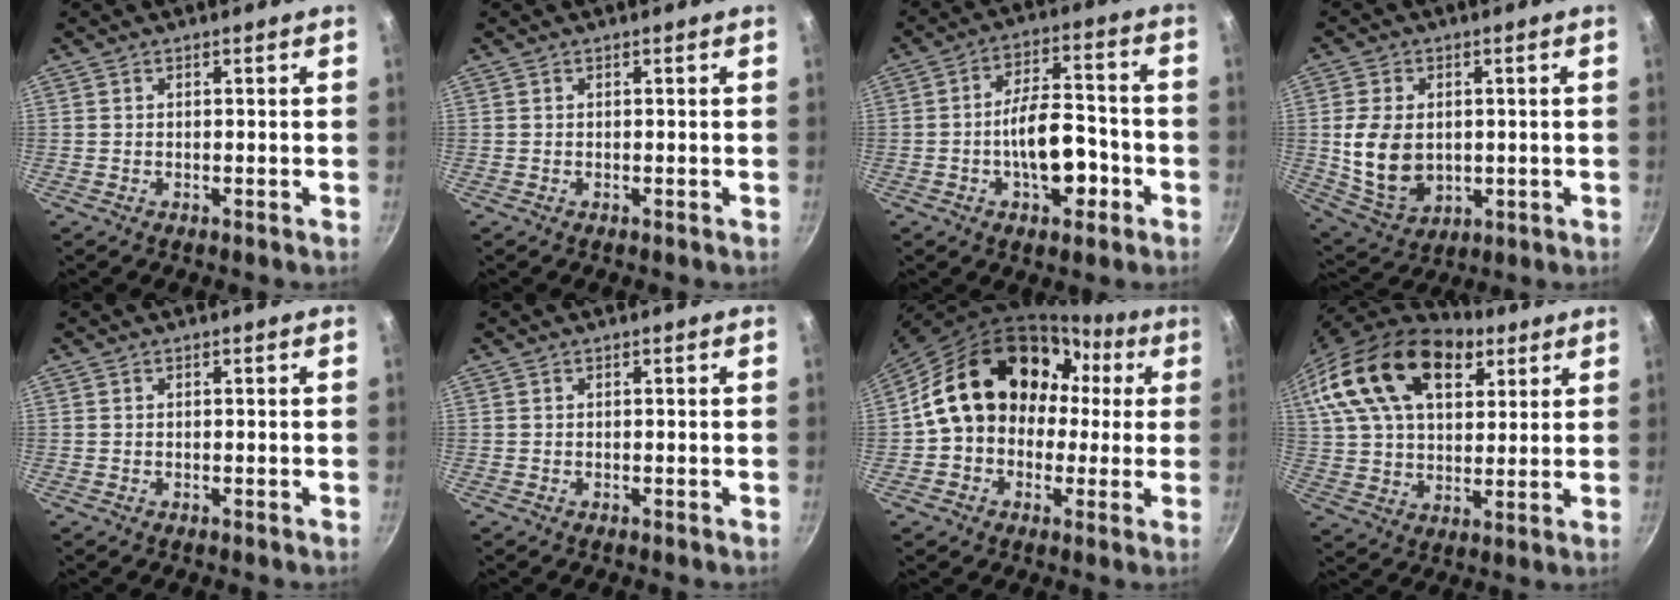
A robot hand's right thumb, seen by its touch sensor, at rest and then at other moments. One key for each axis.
{"total": 0.0}
{"total": 11.8, "fx": -3.7, "fy": 6.0, "fz": 9.5, "tx": -0.123, "ty": 0.041, "tz": -0.058}
{"total": 11.9, "fx": 0.4, "fy": 8.6, "fz": 8.2, "tx": -0.141, "ty": -0.013, "tz": 0.025}
{"total": 0.0}
{"total": 0.0}
{"total": 19.8, "fx": 2.2, "fy": 15.7, "fz": 11.9, "tx": -0.161, "ty": 0.062, "tz": 0.033}
{"total": 24.9, "fx": 13.2, "fy": 14.2, "fz": 15.7, "tx": -0.277, "ty": -0.008, "tz": 0.229}